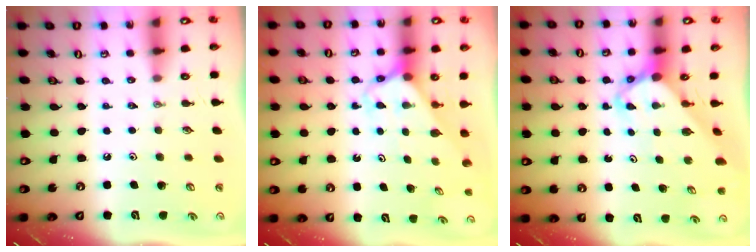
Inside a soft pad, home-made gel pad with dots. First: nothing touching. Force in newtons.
{"total": 2.7, "press": 2.7, "slide": 0.1}
{"total": 4.6, "press": 4.5, "slide": 0.4}